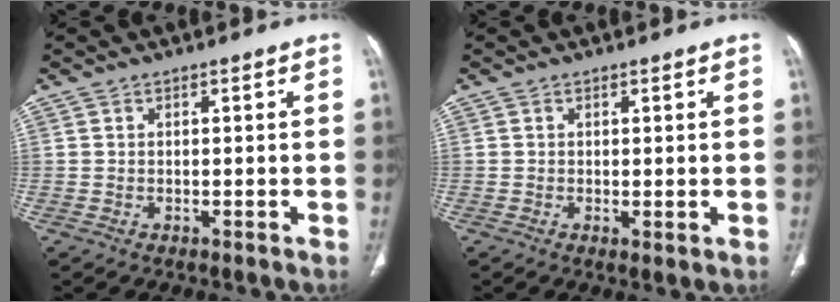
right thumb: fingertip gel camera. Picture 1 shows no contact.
{"total": 1.1, "force": [0.0, 0.3, 1.1], "torque": [-0.023, -0.007, 0.001]}